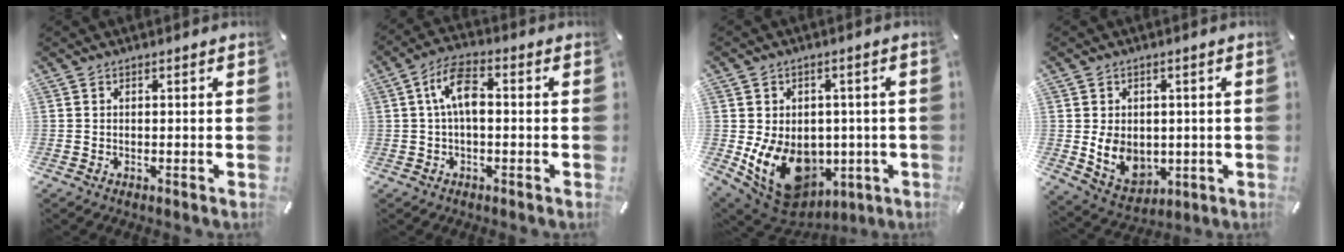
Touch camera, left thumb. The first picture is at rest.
{"total": 8.3, "force": [0.3, 4.2, 7.1], "torque": [-0.136, 0.014, 0.003]}
{"total": 14.2, "force": [-3.0, 11.4, 8.0], "torque": [-0.131, -0.006, -0.036]}
{"total": 9.1, "force": [-0.1, 7.7, 4.8], "torque": [-0.099, -0.003, 0.002]}